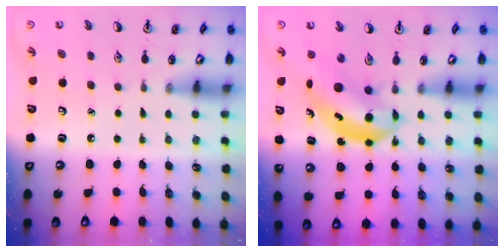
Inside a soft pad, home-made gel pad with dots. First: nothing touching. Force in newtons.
{"total": 5.5, "press": 5.4, "slide": 1.2}